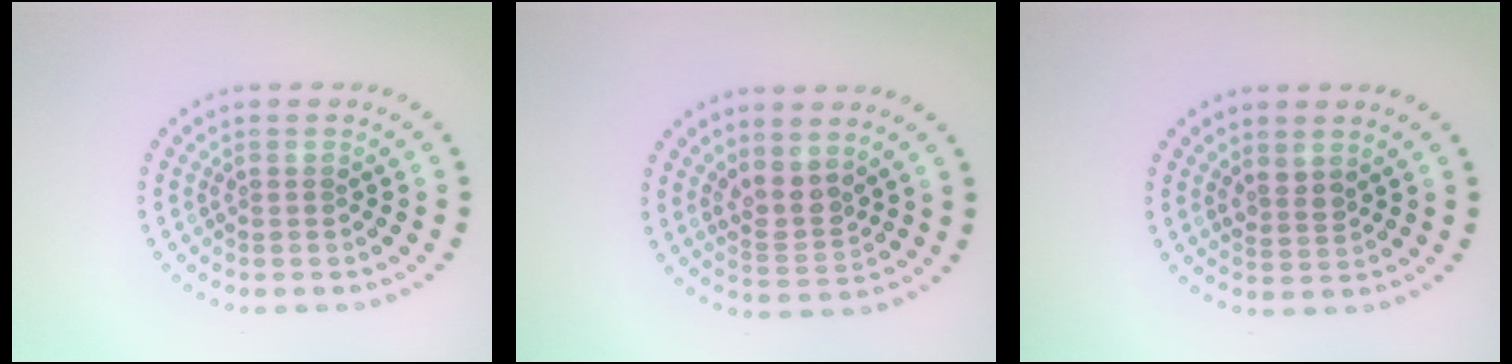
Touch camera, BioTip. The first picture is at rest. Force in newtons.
{"total": 2.5, "press": 2.0, "slide": 1.6}
{"total": 1.4, "press": 1.2, "slide": 0.8}